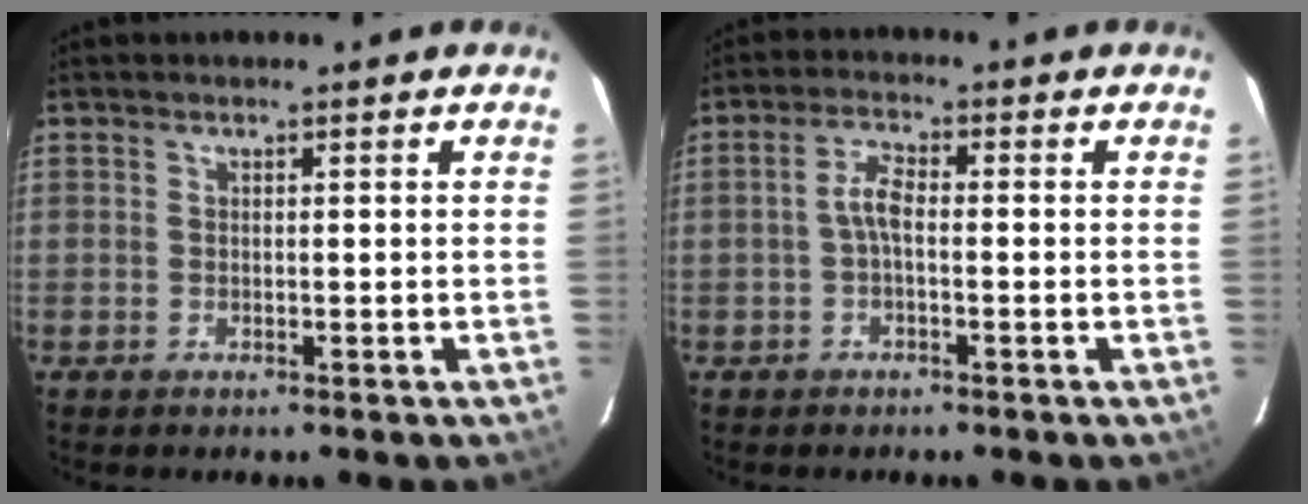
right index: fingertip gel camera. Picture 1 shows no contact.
{"total": 3.0, "force": [-0.7, 1.0, 2.8], "torque": [-0.062, 0.010, -0.015]}